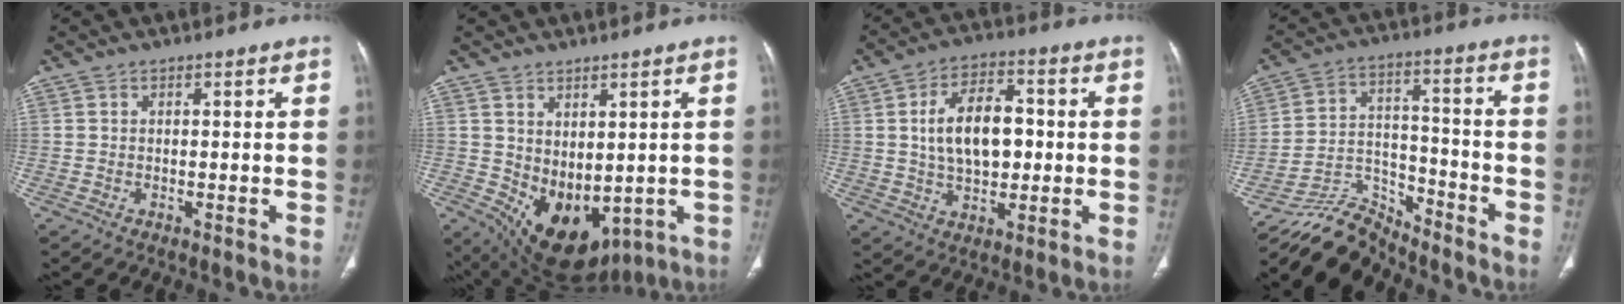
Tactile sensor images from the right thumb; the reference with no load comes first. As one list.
[{"total": 13.5, "force": [-1.4, 8.7, 10.2], "torque": [-0.140, -0.016, 0.019]}, {"total": 12.3, "force": [0.9, 7.3, 9.9], "torque": [-0.148, 0.013, 0.017]}, {"total": 9.8, "force": [-9.6, 1.7, -0.7], "torque": [0.014, 0.087, -0.181]}]